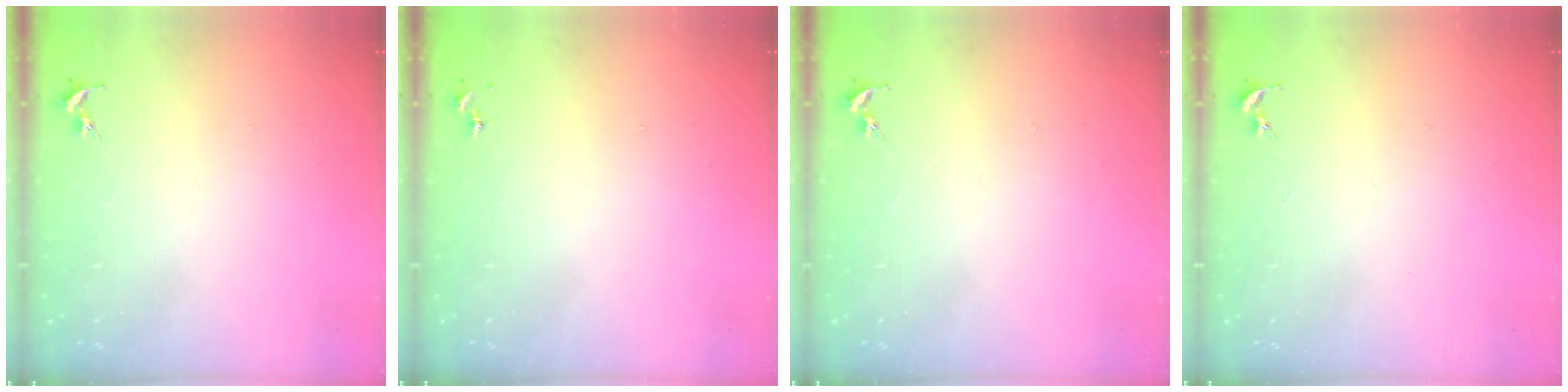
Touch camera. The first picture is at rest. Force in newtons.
{"total": 0.0}
{"total": 0.0}
{"total": 0.0}